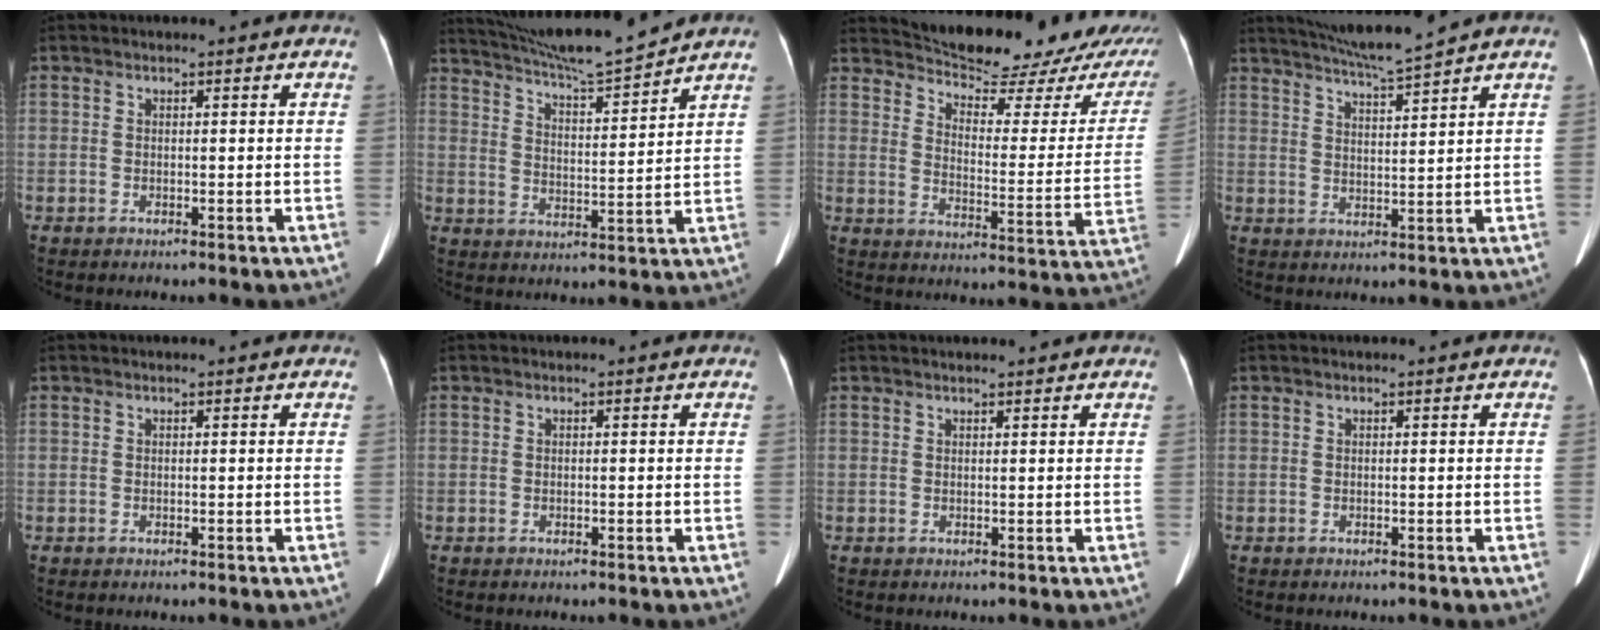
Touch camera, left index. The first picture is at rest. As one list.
[{"total": 12.7, "force": [11.9, -1.1, 4.3], "torque": [-0.082, -0.007, 0.196]}, {"total": 21.7, "force": [20.2, 4.2, 6.5], "torque": [-0.073, -0.061, 0.246]}, {"total": 7.3, "force": [6.6, -1.6, 2.6], "torque": [-0.050, -0.005, 0.118]}, {"total": 0.0}, {"total": 0.0}, {"total": 2.9, "force": [2.7, 0.4, 1.0], "torque": [-0.012, 0.020, 0.036]}, {"total": 0.0}]